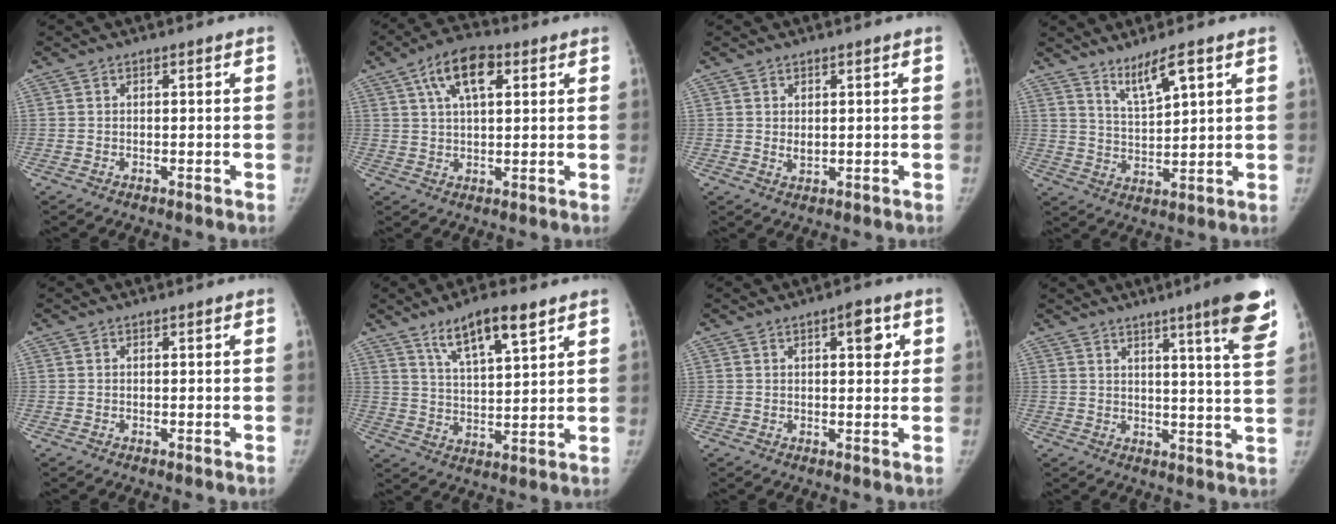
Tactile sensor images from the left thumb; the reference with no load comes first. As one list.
[{"total": 10.0, "force": [4.1, 4.7, 7.9], "torque": [-0.130, 0.007, 0.066]}, {"total": 1.7, "force": [0.4, 1.0, 1.4], "torque": [-0.017, -0.006, 0.009]}, {"total": 6.6, "force": [4.3, 1.0, 4.9], "torque": [-0.088, -0.034, 0.088]}, {"total": 0.0}, {"total": 10.9, "force": [7.0, 2.9, 7.9], "torque": [-0.124, -0.032, 0.125]}, {"total": 4.7, "force": [1.7, 1.9, 3.9], "torque": [-0.038, -0.002, 0.020]}, {"total": 12.3, "force": [7.4, 0.4, 9.7], "torque": [-0.119, -0.041, 0.090]}]